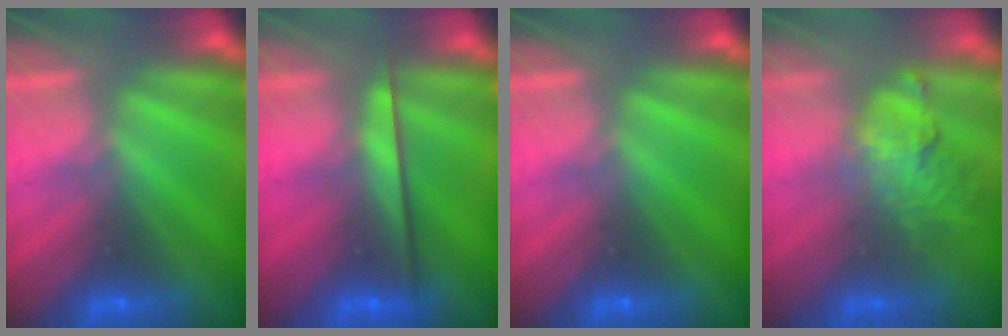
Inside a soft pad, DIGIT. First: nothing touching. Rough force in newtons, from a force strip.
{"total": 2.3}
{"total": 0.0}
{"total": 2.8}